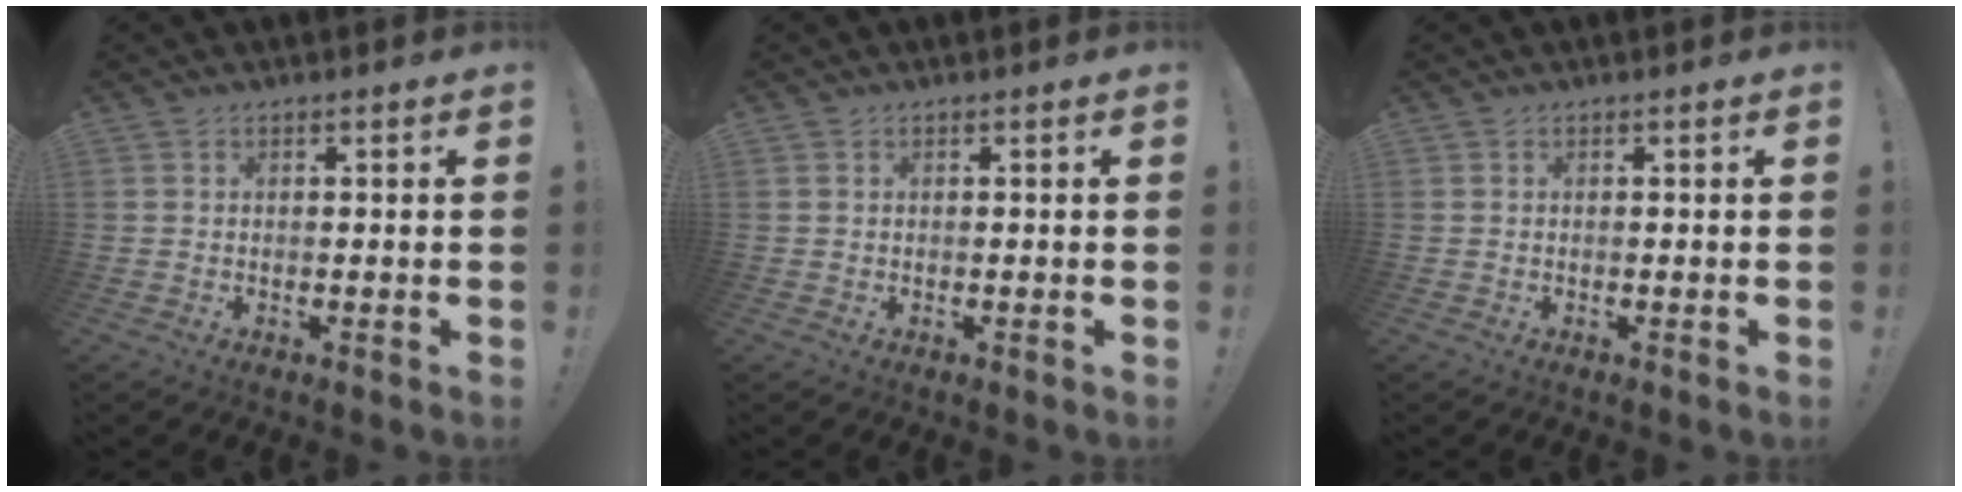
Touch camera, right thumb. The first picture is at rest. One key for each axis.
{"total": 0.0}
{"total": 0.0}